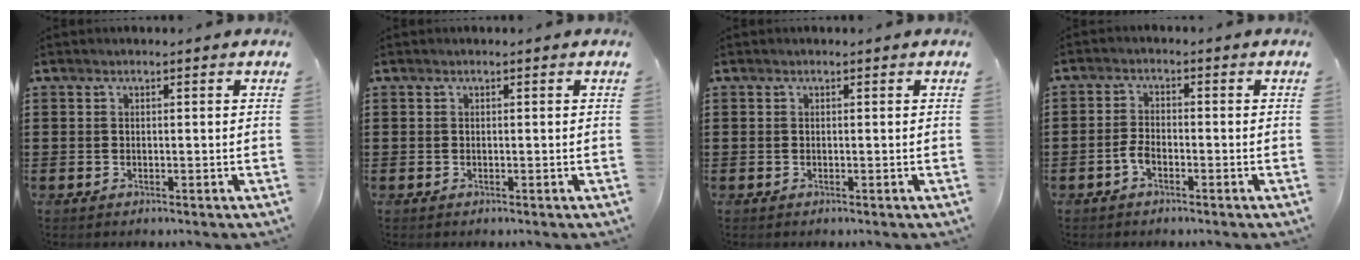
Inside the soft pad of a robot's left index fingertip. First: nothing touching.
{"total": 0.0}
{"total": 0.0}
{"total": 2.6, "force": [-1.2, 1.2, 2.0], "torque": [-0.052, -0.001, -0.028]}